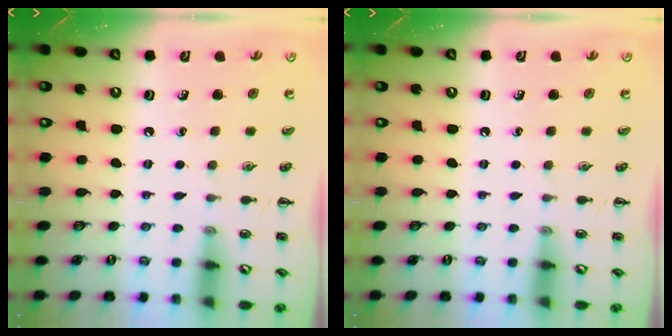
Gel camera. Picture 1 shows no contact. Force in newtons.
{"total": 0.0}